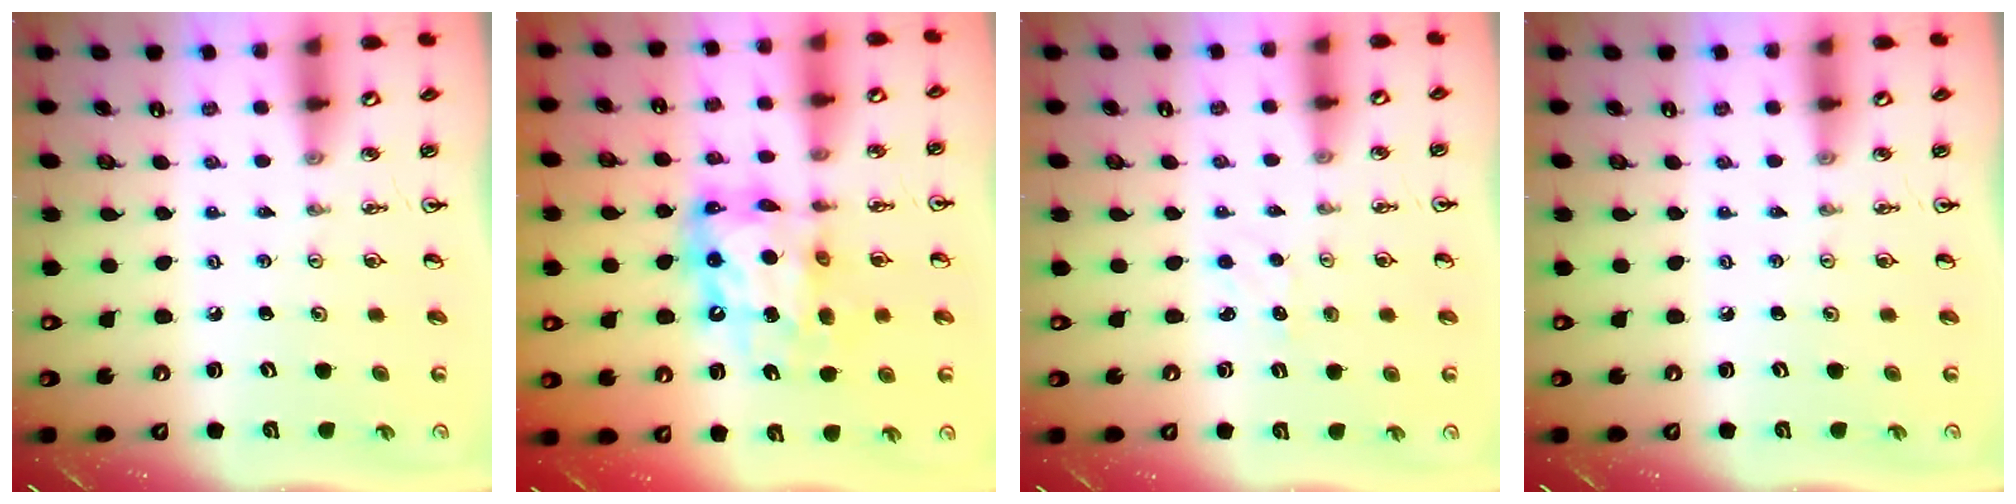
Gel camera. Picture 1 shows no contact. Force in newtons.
{"total": 12.7, "press": 12.6, "slide": 1.3}
{"total": 1.2, "press": 1.1, "slide": 0.2}
{"total": 0.0}